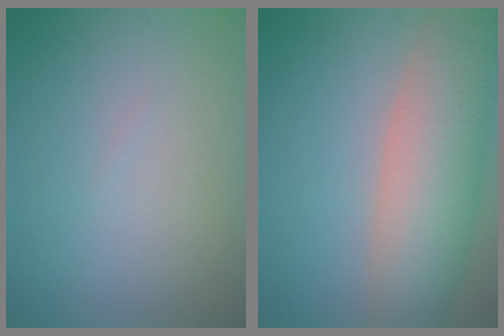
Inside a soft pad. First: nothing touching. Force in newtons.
{"total": 9.4, "press": 9.4, "slide": 0.4}